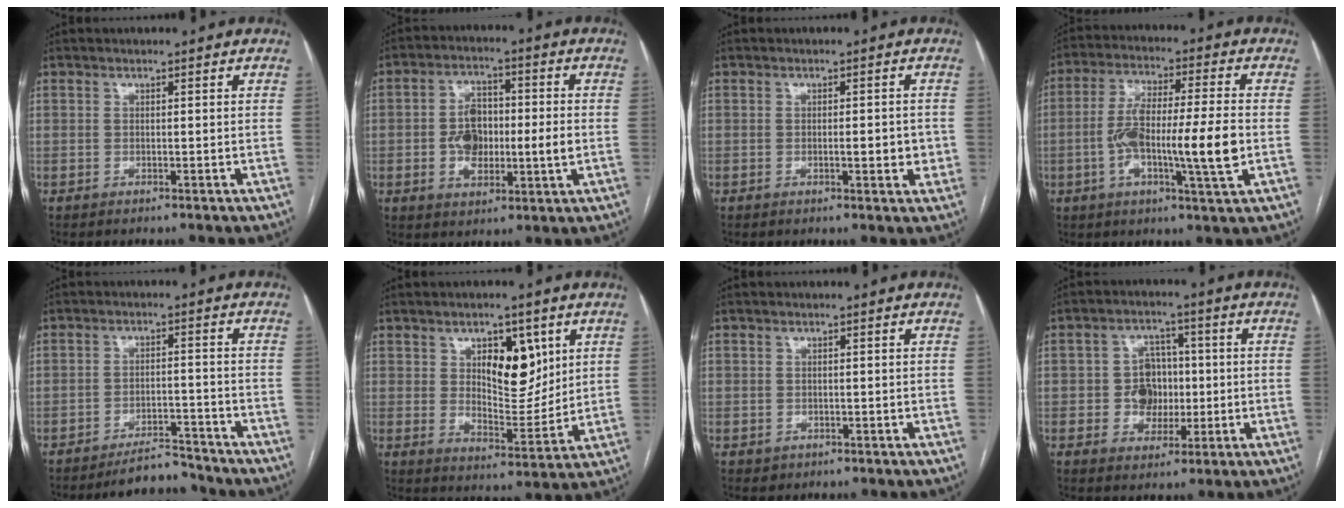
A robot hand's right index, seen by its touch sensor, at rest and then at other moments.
{"total": 9.0, "force": [-0.8, 4.6, 7.8], "torque": [-0.144, 0.014, -0.011]}
{"total": 3.2, "force": [-0.4, 1.1, 3.0], "torque": [-0.043, 0.000, -0.004]}
{"total": 13.5, "force": [-2.4, 1.3, 13.2], "torque": [-0.241, 0.006, -0.046]}
{"total": 5.2, "force": [-5.1, 1.0, 0.5], "torque": [0.000, 0.005, -0.082]}
{"total": 9.4, "force": [3.8, 4.4, 7.4], "torque": [-0.108, 0.000, 0.064]}
{"total": 1.3, "force": [-0.3, 1.3, 0.1], "torque": [0.001, 0.005, -0.003]}
{"total": 6.3, "force": [-0.5, 5.6, 2.9], "torque": [-0.047, 0.021, -0.005]}